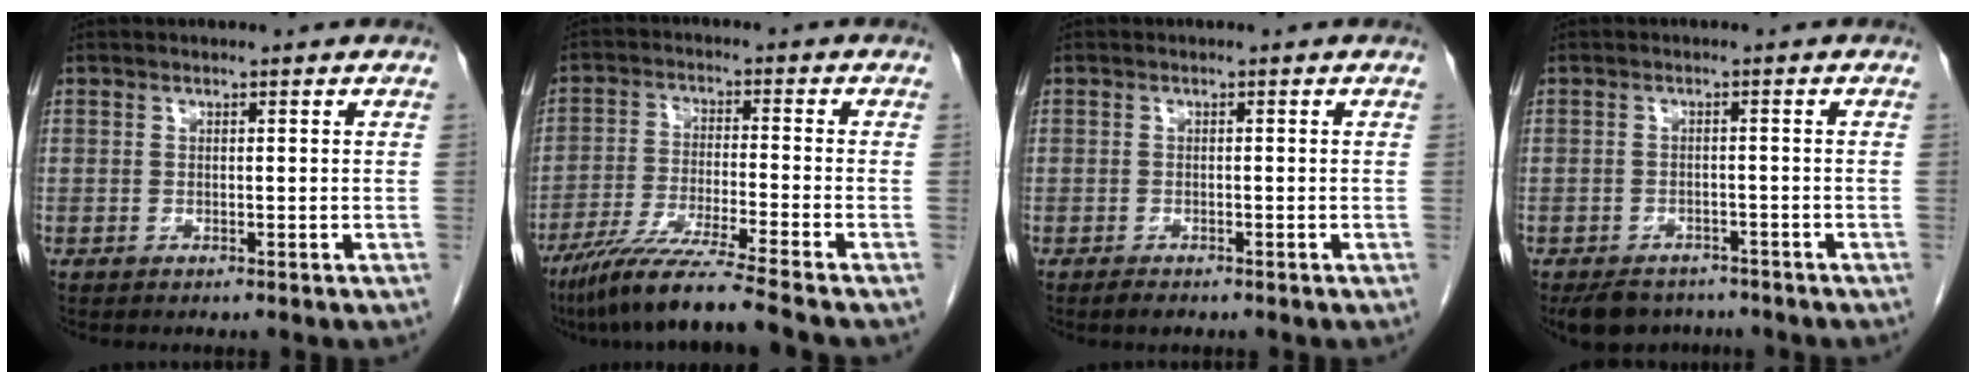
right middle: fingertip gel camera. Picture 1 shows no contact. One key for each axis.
{"total": 11.4, "fx": -9.3, "fy": -2.0, "fz": 6.3, "tx": -0.102, "ty": -0.040, "tz": -0.161}
{"total": 1.2, "fx": -1.0, "fy": 0.5, "fz": 0.6, "tx": -0.018, "ty": -0.004, "tz": -0.013}
{"total": 6.9, "fx": -5.9, "fy": 3.1, "fz": 1.6, "tx": -0.020, "ty": -0.008, "tz": -0.081}